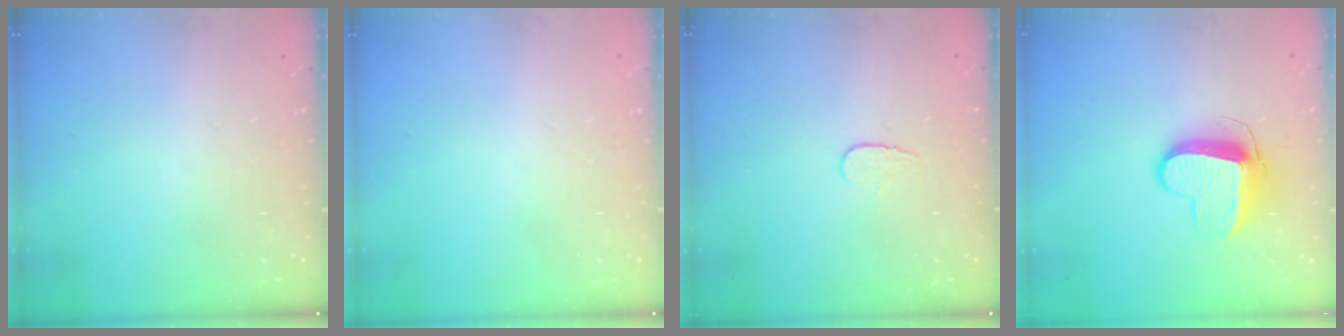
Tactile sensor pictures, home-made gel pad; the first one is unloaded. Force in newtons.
{"total": 0.0}
{"total": 4.3, "press": 4.2, "slide": 0.4}
{"total": 10.9, "press": 10.8, "slide": 0.6}